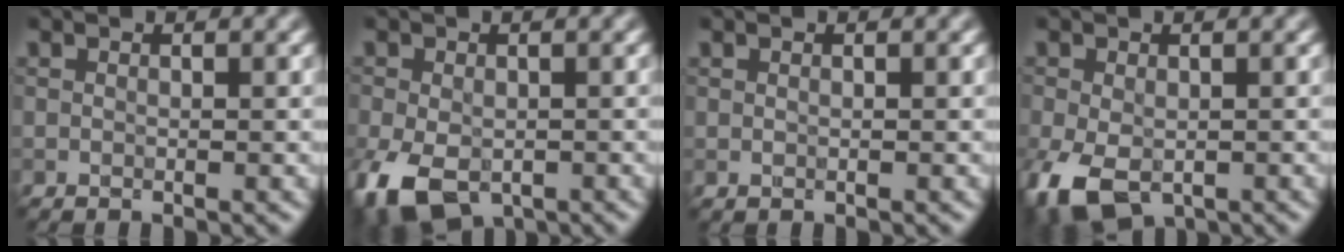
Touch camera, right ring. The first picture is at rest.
{"total": 7.2, "force": [-3.4, 4.5, 4.5], "torque": [-0.100, -0.020, -0.056]}
{"total": 0.0}
{"total": 6.3, "force": [-2.7, 3.9, 4.1], "torque": [-0.098, -0.019, -0.044]}